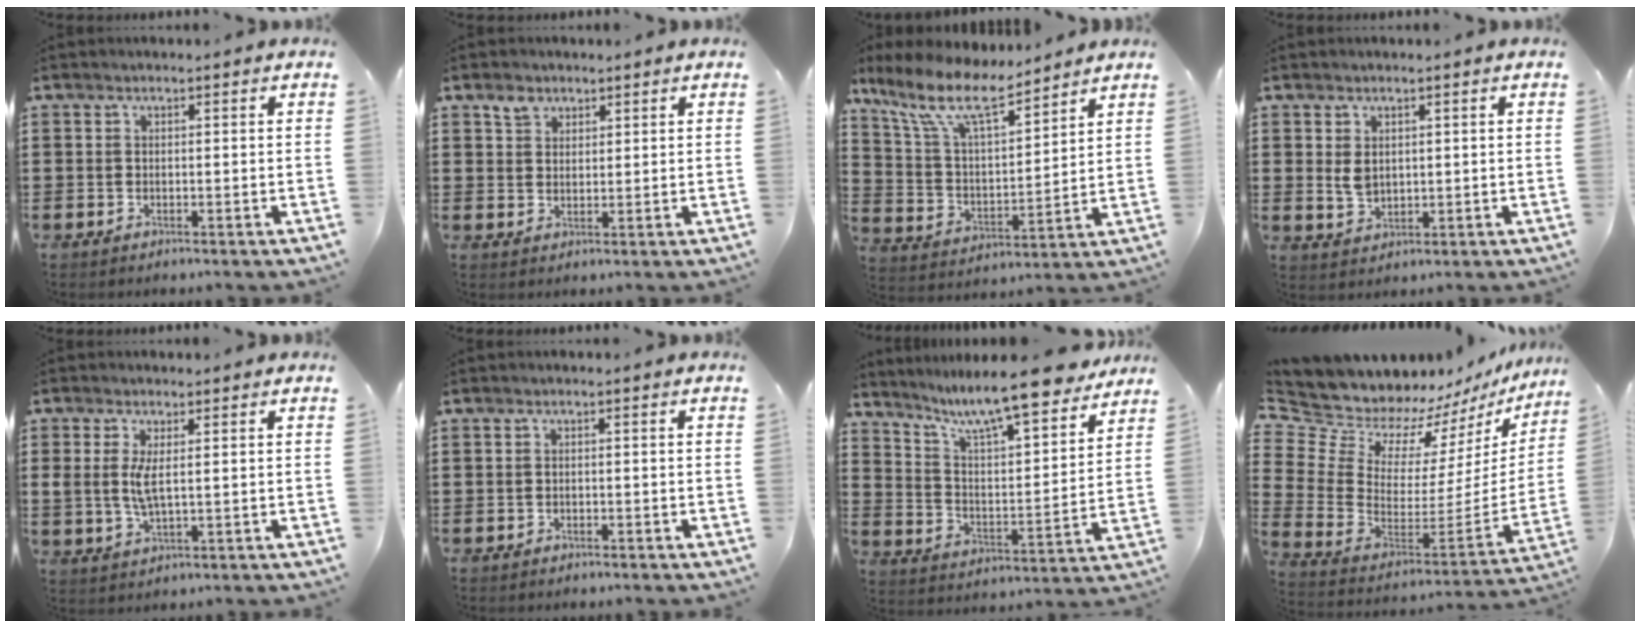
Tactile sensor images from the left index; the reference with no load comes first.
{"total": 2.7, "force": [1.9, 1.7, 0.6], "torque": [-0.011, 0.001, 0.035]}
{"total": 10.5, "force": [8.1, 2.7, 6.0], "torque": [-0.147, -0.038, 0.142]}
{"total": 3.2, "force": [1.2, 2.2, 2.0], "torque": [-0.037, 0.002, 0.021]}
{"total": 4.3, "force": [0.7, 1.5, 4.0], "torque": [-0.094, -0.002, 0.007]}
{"total": 0.7, "force": [-0.7, 0.2, 0.0], "torque": [-0.003, 0.002, -0.015]}
{"total": 10.1, "force": [8.8, 0.2, 4.9], "torque": [-0.120, -0.061, 0.145]}
{"total": 8.8, "force": [8.2, 3.1, 0.5], "torque": [-0.078, -0.076, 0.147]}